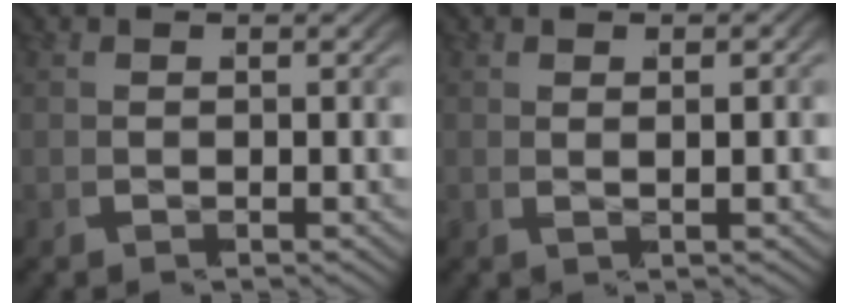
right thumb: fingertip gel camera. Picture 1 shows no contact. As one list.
[{"total": 1.0, "force": [0.7, -0.2, 0.6], "torque": [-0.002, 0.009, 0.008]}]